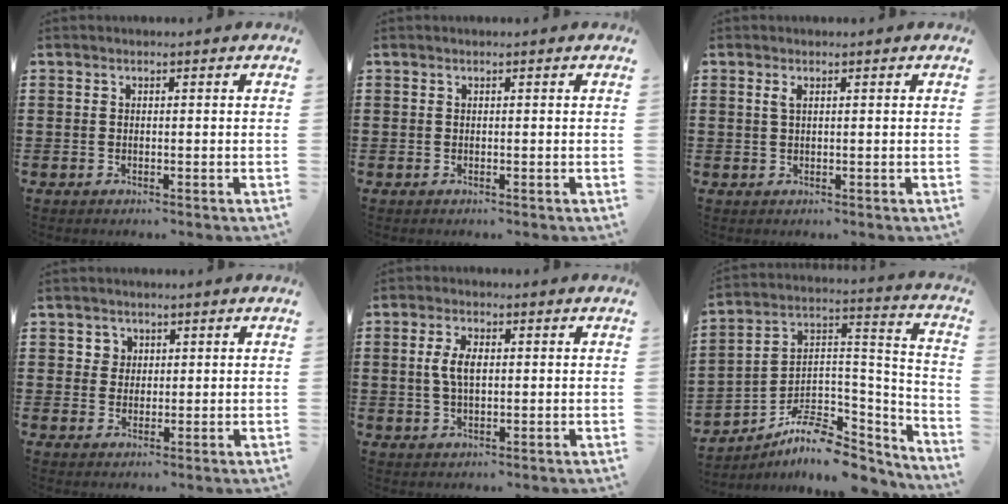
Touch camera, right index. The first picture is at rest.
{"total": 0.0}
{"total": 1.1, "force": [0.4, 0.3, 1.0], "torque": [-0.020, 0.004, 0.006]}
{"total": 2.2, "force": [0.9, 2.0, 0.2], "torque": [-0.012, 0.010, 0.016]}
{"total": 4.5, "force": [0.4, 2.1, 3.9], "torque": [-0.086, 0.006, 0.002]}
{"total": 9.0, "force": [-6.7, 4.0, 4.4], "torque": [-0.086, 0.009, -0.127]}